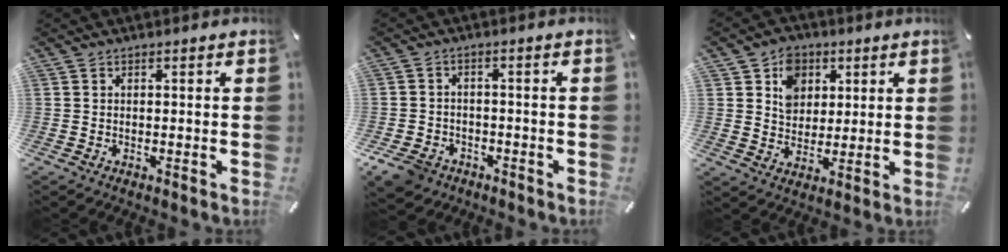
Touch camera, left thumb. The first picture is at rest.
{"total": 5.8, "force": [-3.6, 4.1, 1.8], "torque": [-0.050, 0.014, -0.071]}
{"total": 8.4, "force": [3.3, 7.3, 2.8], "torque": [-0.042, -0.003, 0.058]}